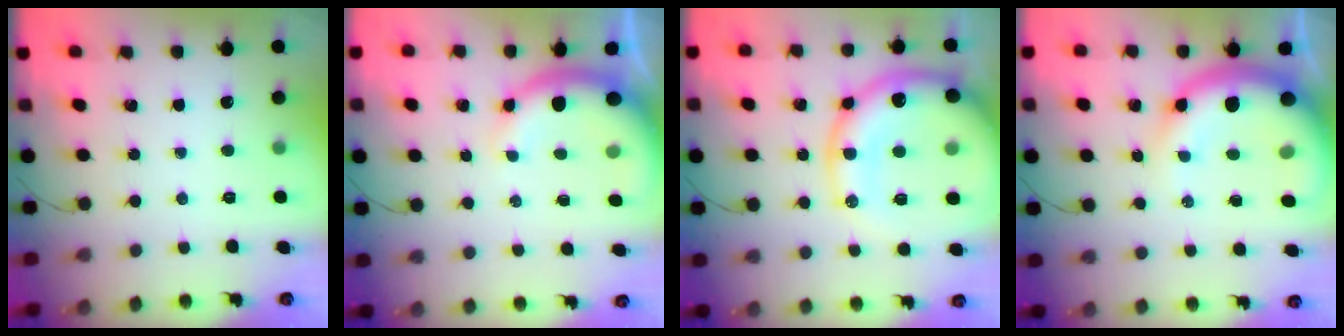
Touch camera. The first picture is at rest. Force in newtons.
{"total": 10.2, "press": 10.0, "slide": 2.1}
{"total": 25.5, "press": 25.0, "slide": 4.9}
{"total": 16.5, "press": 16.1, "slide": 3.8}